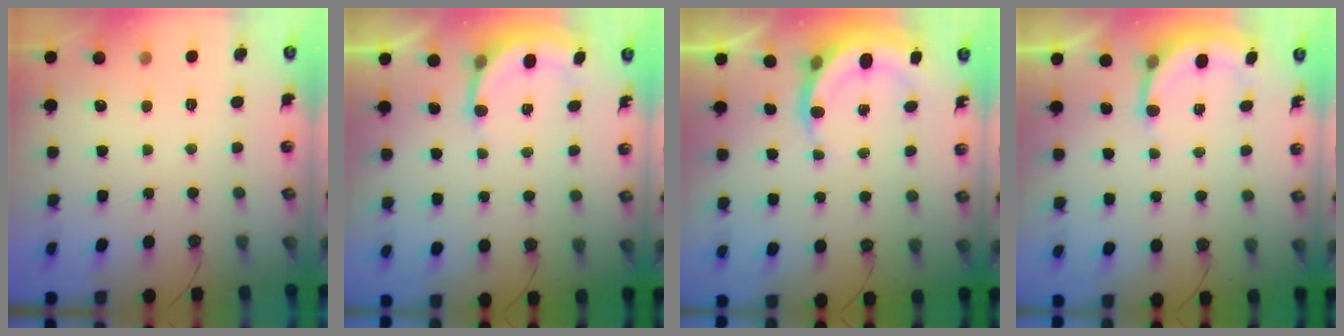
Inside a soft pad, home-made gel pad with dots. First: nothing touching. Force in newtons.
{"total": 5.5, "press": 5.4, "slide": 0.9}
{"total": 6.4, "press": 6.2, "slide": 1.4}
{"total": 5.5, "press": 5.4, "slide": 0.9}